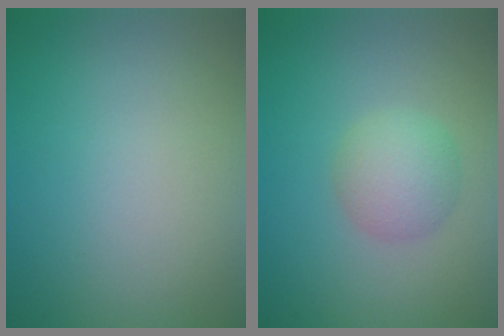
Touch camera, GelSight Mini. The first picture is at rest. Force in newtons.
{"total": 3.2, "press": 3.2, "slide": 0.0}